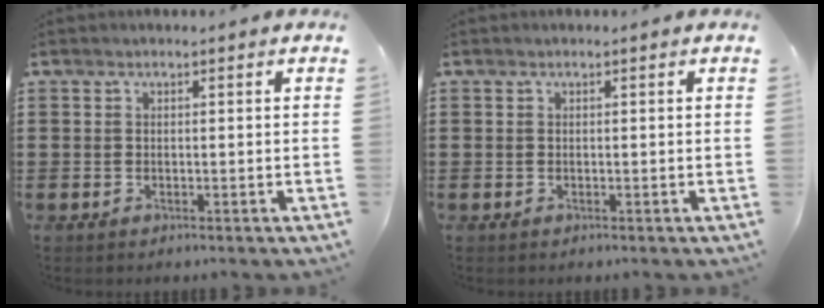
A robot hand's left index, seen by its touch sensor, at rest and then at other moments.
{"total": 0.0}